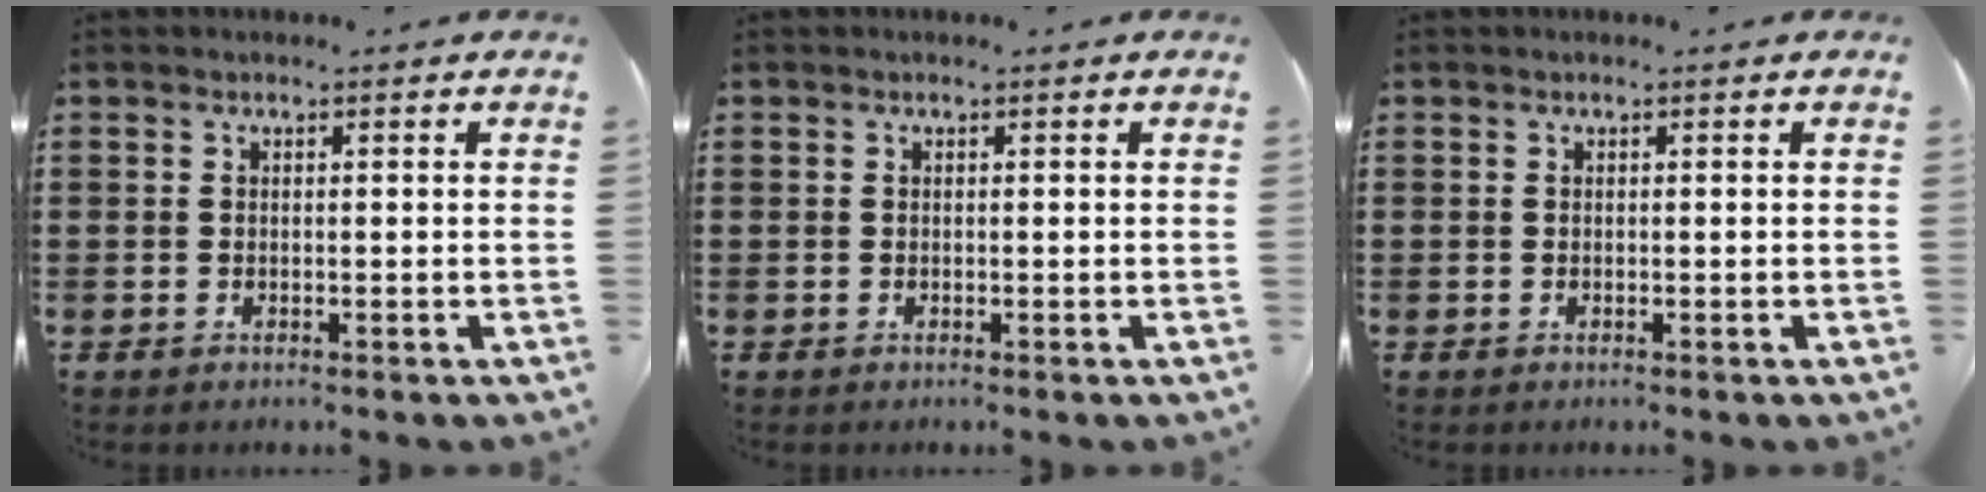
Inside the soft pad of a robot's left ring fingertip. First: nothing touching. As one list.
[{"total": 0.0}, {"total": 0.0}]